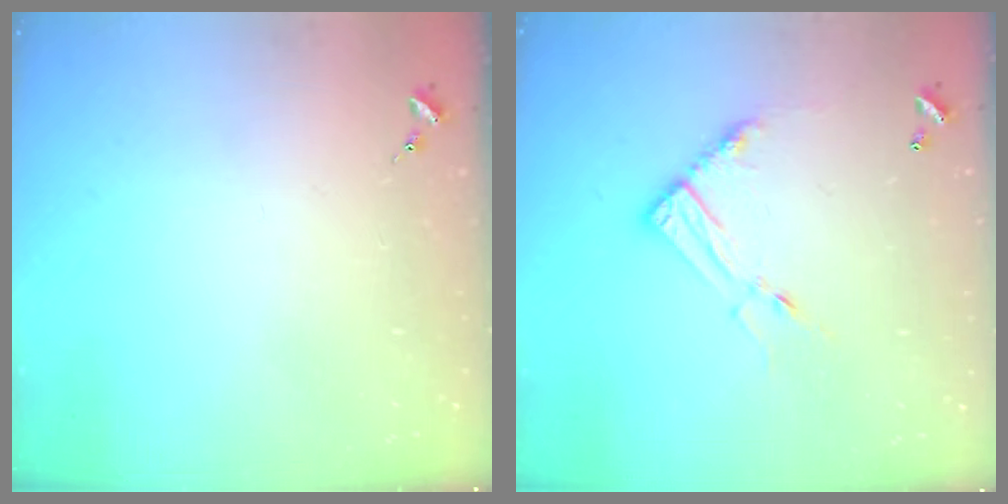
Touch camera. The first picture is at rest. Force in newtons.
{"total": 11.2, "press": 11.2, "slide": 0.9}